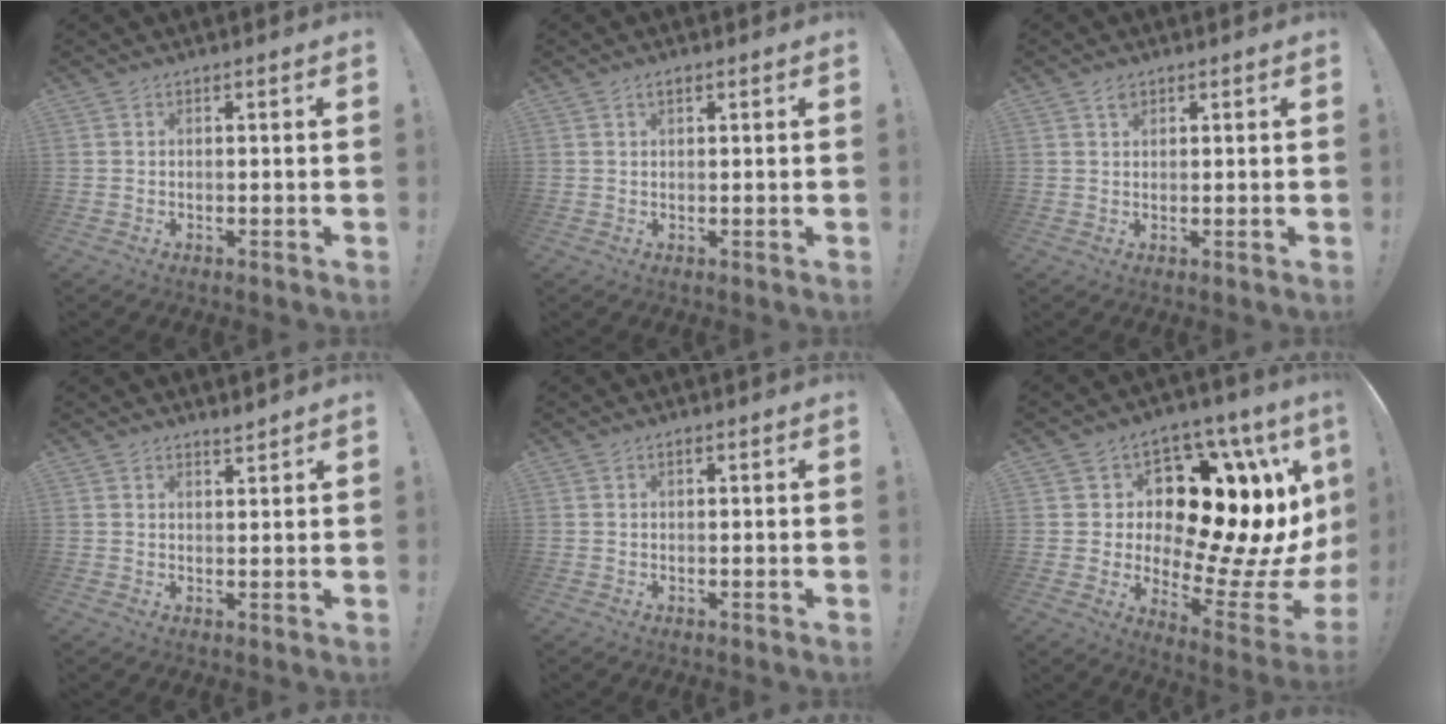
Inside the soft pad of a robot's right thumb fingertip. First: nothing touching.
{"total": 1.6, "force": [0.9, 0.7, 1.1], "torque": [-0.023, 0.002, 0.016]}
{"total": 1.8, "force": [1.2, 1.1, 0.8], "torque": [0.001, -0.006, 0.019]}
{"total": 2.0, "force": [1.9, 0.2, 0.6], "torque": [-0.005, -0.014, 0.034]}
{"total": 0.7, "force": [0.4, 0.4, 0.4], "torque": [-0.008, 0.001, 0.007]}
{"total": 17.4, "force": [3.0, 9.3, 14.3], "torque": [-0.209, -0.050, 0.076]}